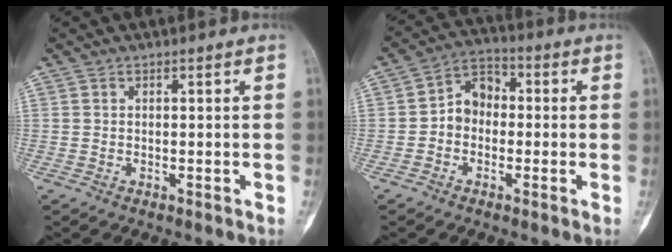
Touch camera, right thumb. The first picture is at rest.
{"total": 6.8, "force": [-0.9, 5.5, 3.9], "torque": [-0.040, 0.030, -0.033]}